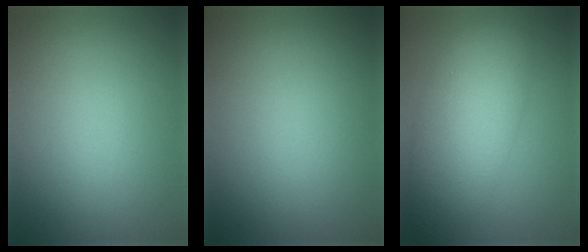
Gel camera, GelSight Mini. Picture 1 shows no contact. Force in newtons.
{"total": 0.0}
{"total": 7.6, "press": 7.6, "slide": 0.1}